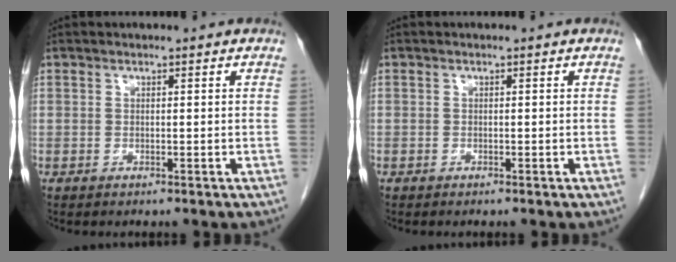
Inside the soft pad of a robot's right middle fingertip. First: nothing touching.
{"total": 0.0}